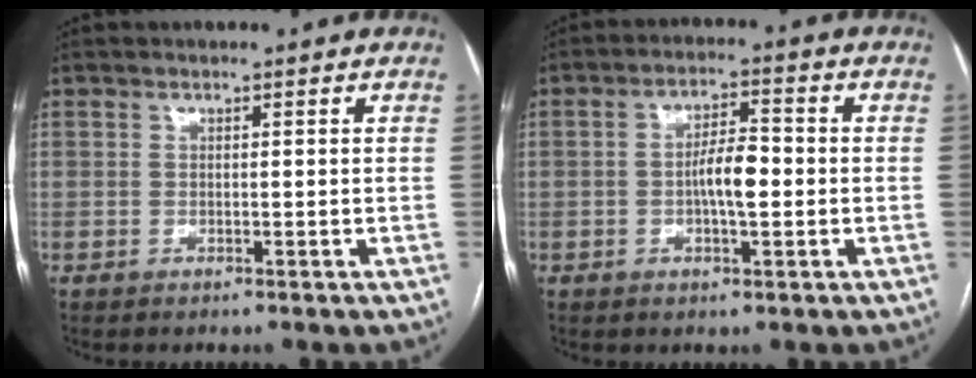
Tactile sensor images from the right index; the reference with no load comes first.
{"total": 5.4, "force": [-0.8, 1.3, 5.2], "torque": [-0.097, 0.008, -0.015]}